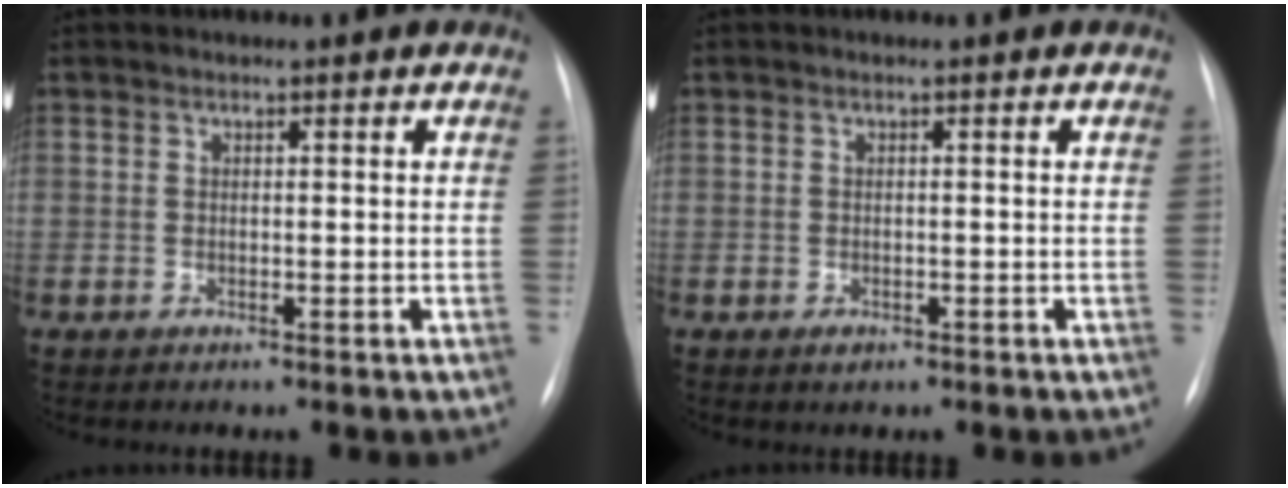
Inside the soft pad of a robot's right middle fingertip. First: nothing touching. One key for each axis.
{"total": 1.2, "fx": -0.7, "fy": 0.7, "fz": 0.6, "tx": -0.010, "ty": 0.001, "tz": -0.005}